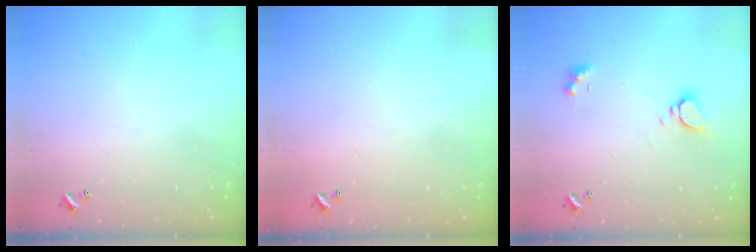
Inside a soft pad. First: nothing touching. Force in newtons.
{"total": 2.9, "press": 2.9, "slide": 0.1}
{"total": 4.6, "press": 4.5, "slide": 0.5}